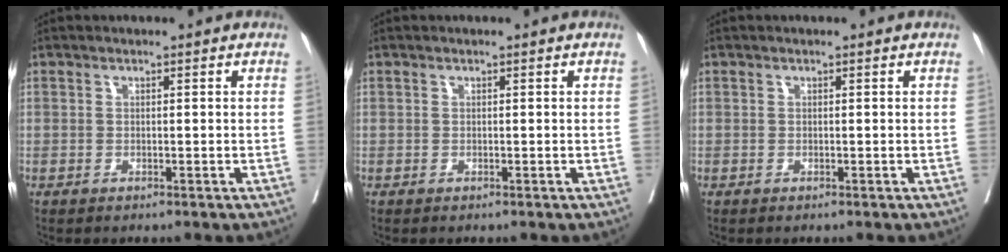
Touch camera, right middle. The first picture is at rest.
{"total": 0.0}
{"total": 0.0}